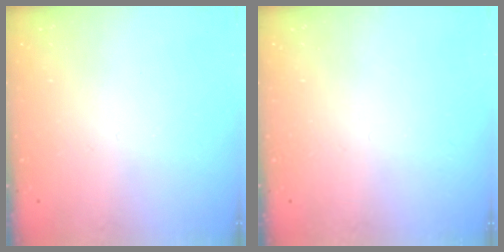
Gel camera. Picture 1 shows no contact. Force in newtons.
{"total": 0.0}